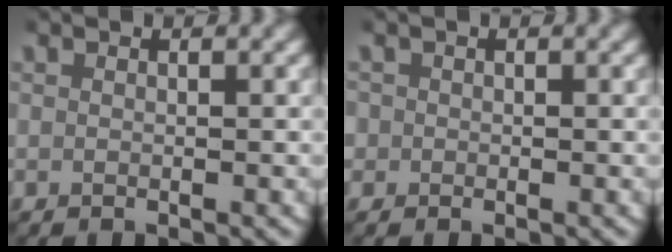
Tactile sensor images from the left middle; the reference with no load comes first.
{"total": 1.3, "force": [0.1, 1.2, 0.2], "torque": [-0.004, 0.000, -0.003]}